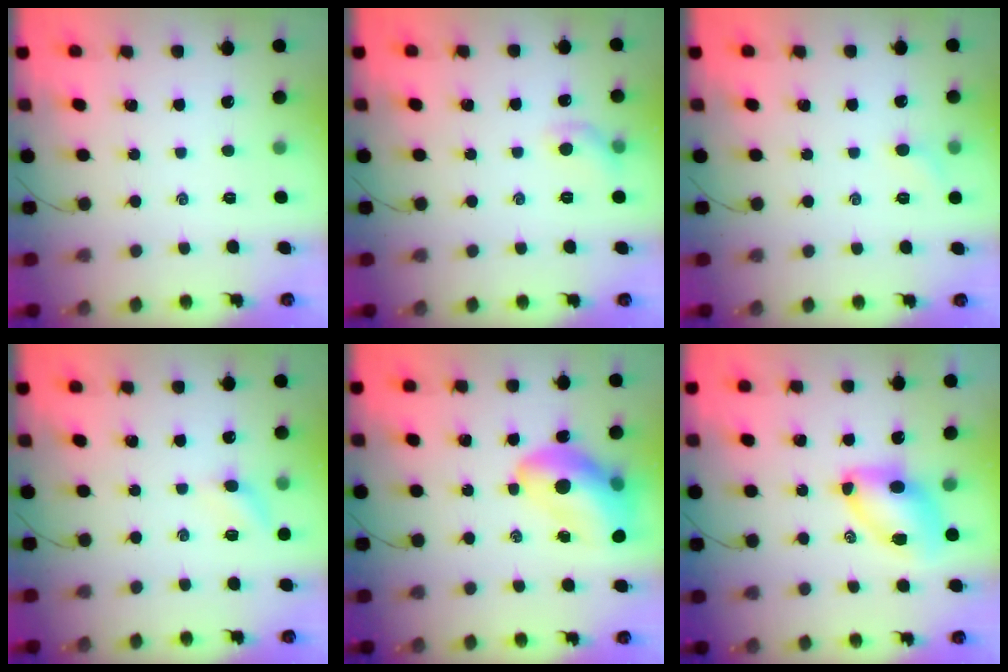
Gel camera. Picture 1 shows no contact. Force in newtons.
{"total": 6.5, "press": 6.4, "slide": 1.3}
{"total": 4.2, "press": 4.0, "slide": 1.2}
{"total": 5.8, "press": 5.6, "slide": 1.5}
{"total": 14.5, "press": 13.9, "slide": 4.1}
{"total": 8.5, "press": 8.4, "slide": 1.6}